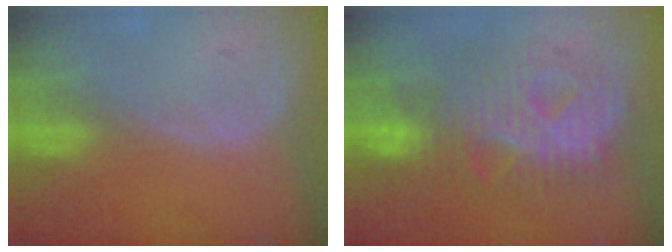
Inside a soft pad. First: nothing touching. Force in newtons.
{"total": 10.4, "press": 10.3, "slide": 0.9}